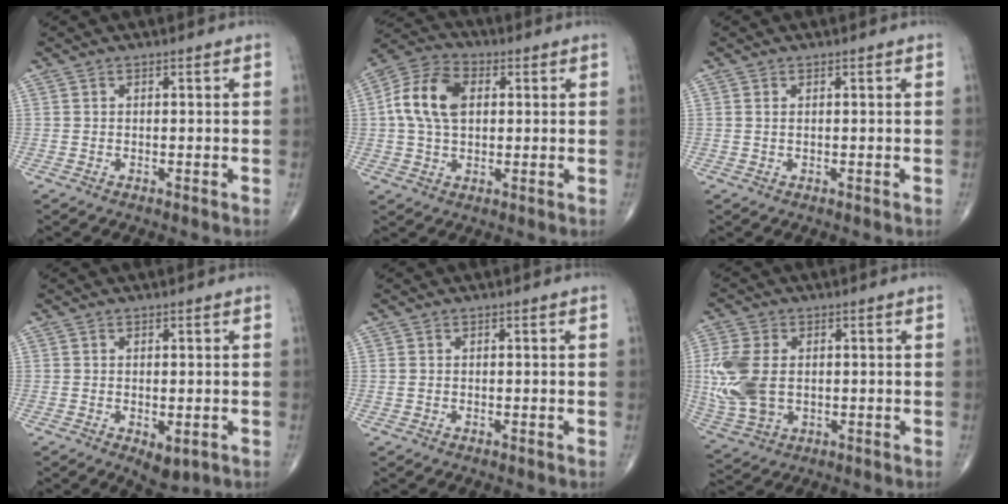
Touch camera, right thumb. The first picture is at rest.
{"total": 11.6, "force": [1.8, 7.6, 8.6], "torque": [-0.163, 0.019, 0.025]}
{"total": 0.6, "force": [0.2, 0.2, 0.5], "torque": [-0.013, 0.003, 0.006]}
{"total": 3.8, "force": [-1.1, 1.9, 3.0], "torque": [-0.039, -0.004, -0.005]}
{"total": 0.6, "force": [0.0, 0.4, 0.4], "torque": [-0.011, 0.005, 0.003]}
{"total": 12.1, "force": [0.5, 8.0, 9.1], "torque": [-0.210, -0.002, 0.019]}